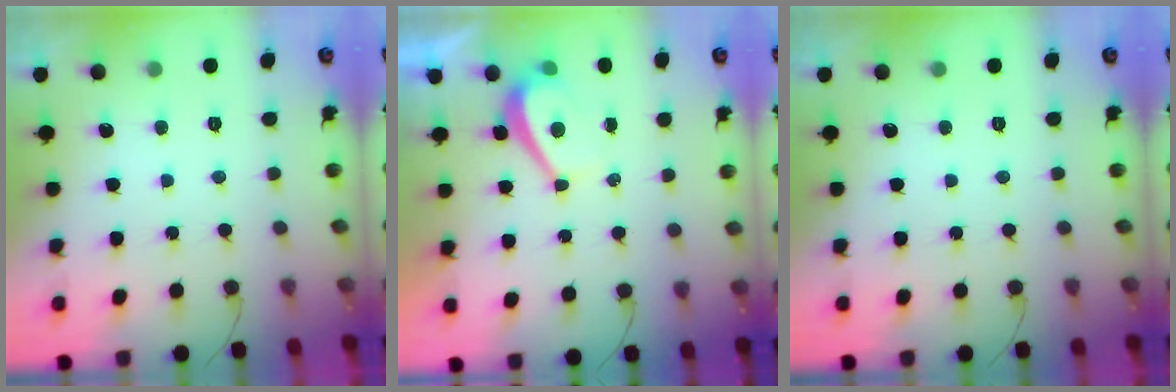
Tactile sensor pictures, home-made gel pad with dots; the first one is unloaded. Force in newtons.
{"total": 2.8, "press": 2.8, "slide": 0.6}
{"total": 0.0}